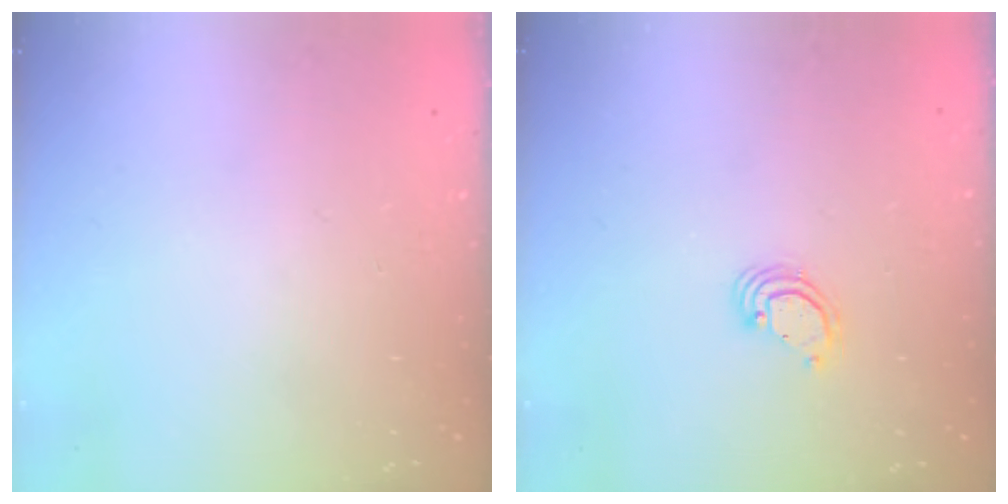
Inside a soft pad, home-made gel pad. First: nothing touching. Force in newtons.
{"total": 3.6, "press": 3.6, "slide": 0.3}